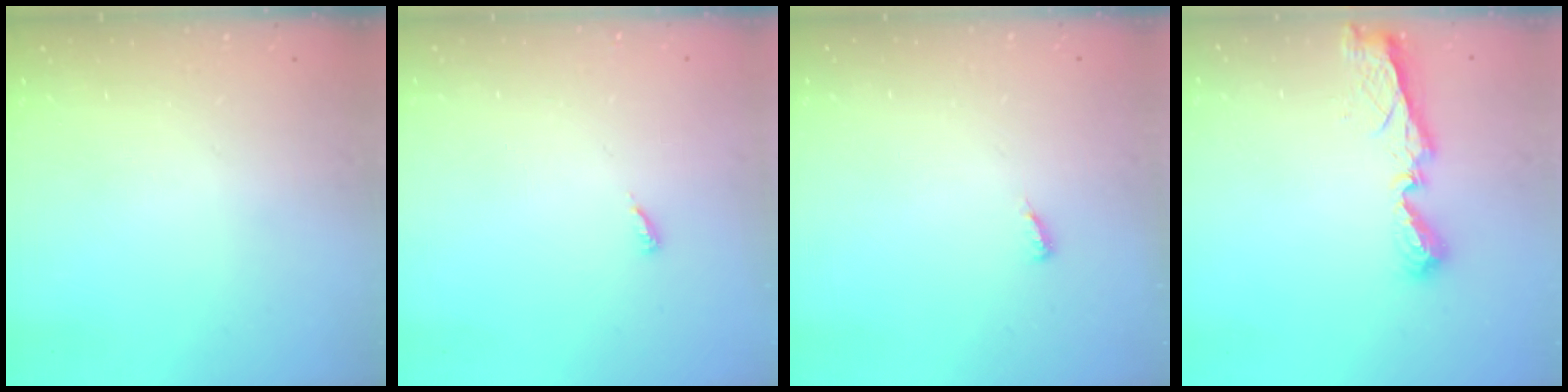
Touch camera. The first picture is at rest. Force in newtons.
{"total": 2.9, "press": 2.9, "slide": 0.2}
{"total": 3.8, "press": 3.8, "slide": 0.4}
{"total": 7.8, "press": 7.8, "slide": 0.5}